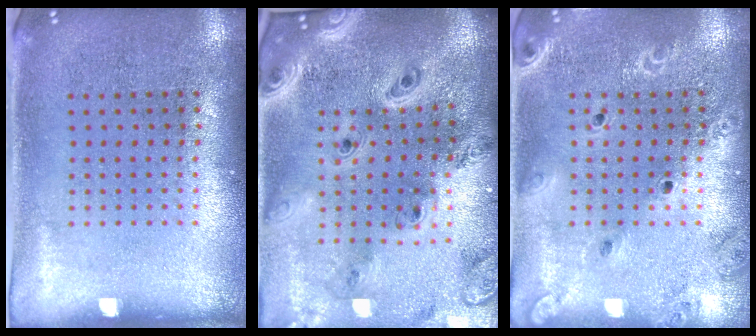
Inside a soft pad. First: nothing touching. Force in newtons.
{"total": 4.0, "press": 3.0, "slide": 2.6}
{"total": 1.9, "press": 1.8, "slide": 0.7}